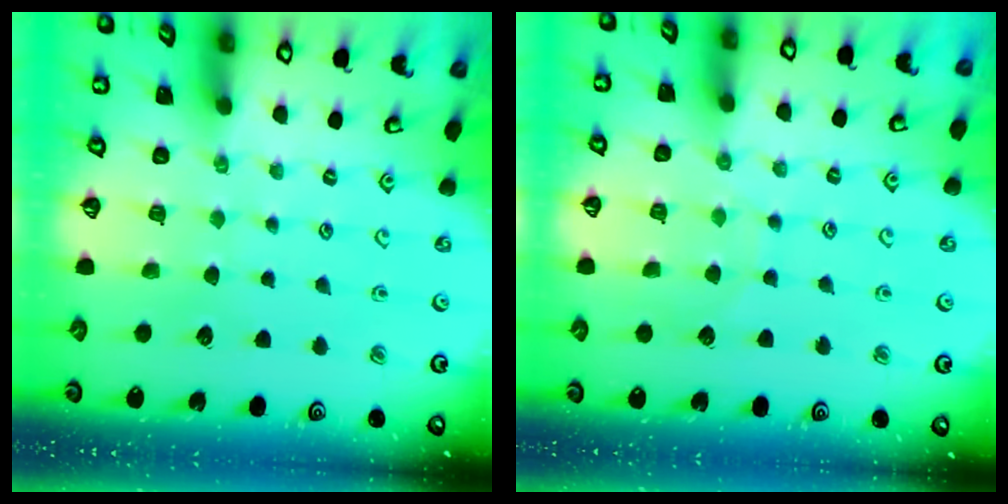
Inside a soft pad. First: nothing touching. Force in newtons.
{"total": 6.3, "press": 6.3, "slide": 0.6}